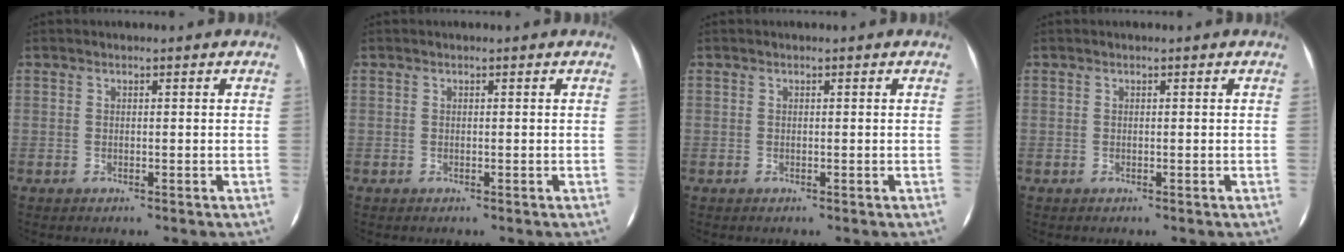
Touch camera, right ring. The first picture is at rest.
{"total": 0.0}
{"total": 0.0}
{"total": 0.0}